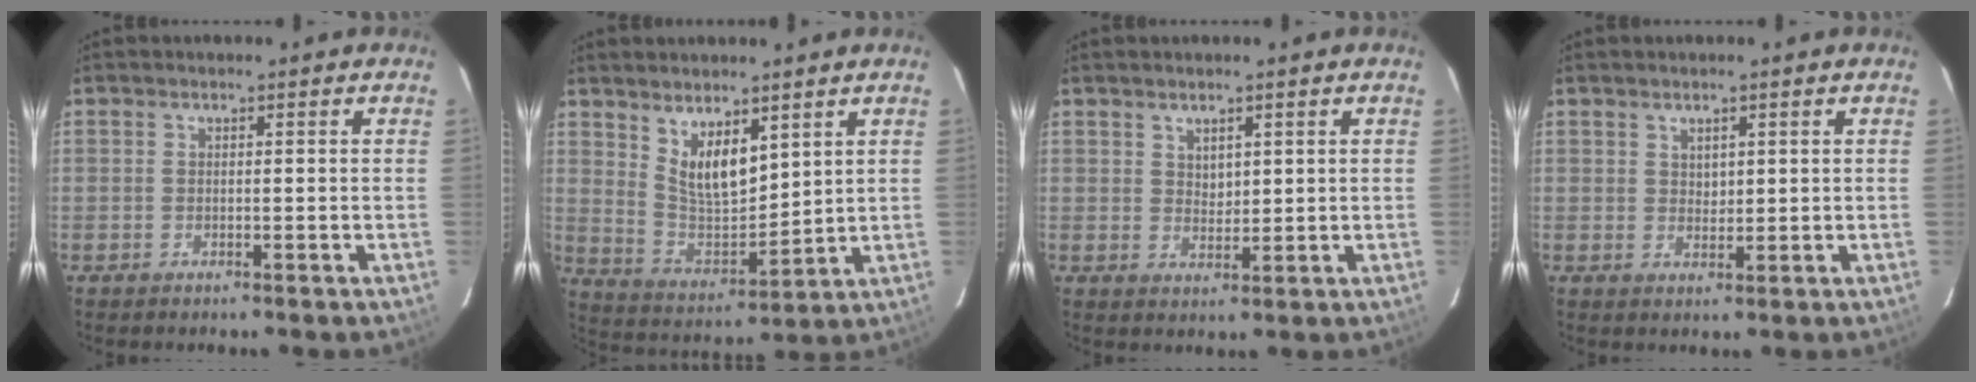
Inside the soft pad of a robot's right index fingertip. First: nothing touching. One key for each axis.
{"total": 9.6, "fx": 5.3, "fy": 4.3, "fz": 6.7, "tx": -0.115, "ty": -0.008, "tz": 0.114}
{"total": 2.5, "fx": 1.6, "fy": 1.6, "fz": 1.1, "tx": -0.014, "ty": 0.000, "tz": 0.031}
{"total": 1.9, "fx": 1.3, "fy": 1.3, "fz": 0.8, "tx": -0.009, "ty": 0.002, "tz": 0.025}